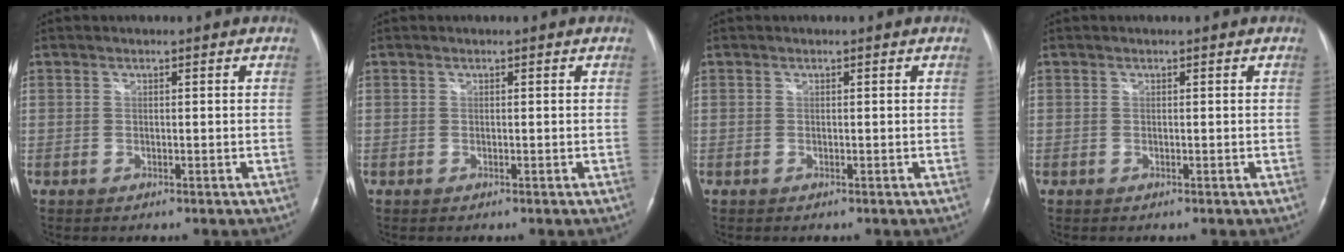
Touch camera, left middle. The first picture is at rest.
{"total": 0.0}
{"total": 0.0}
{"total": 0.0}